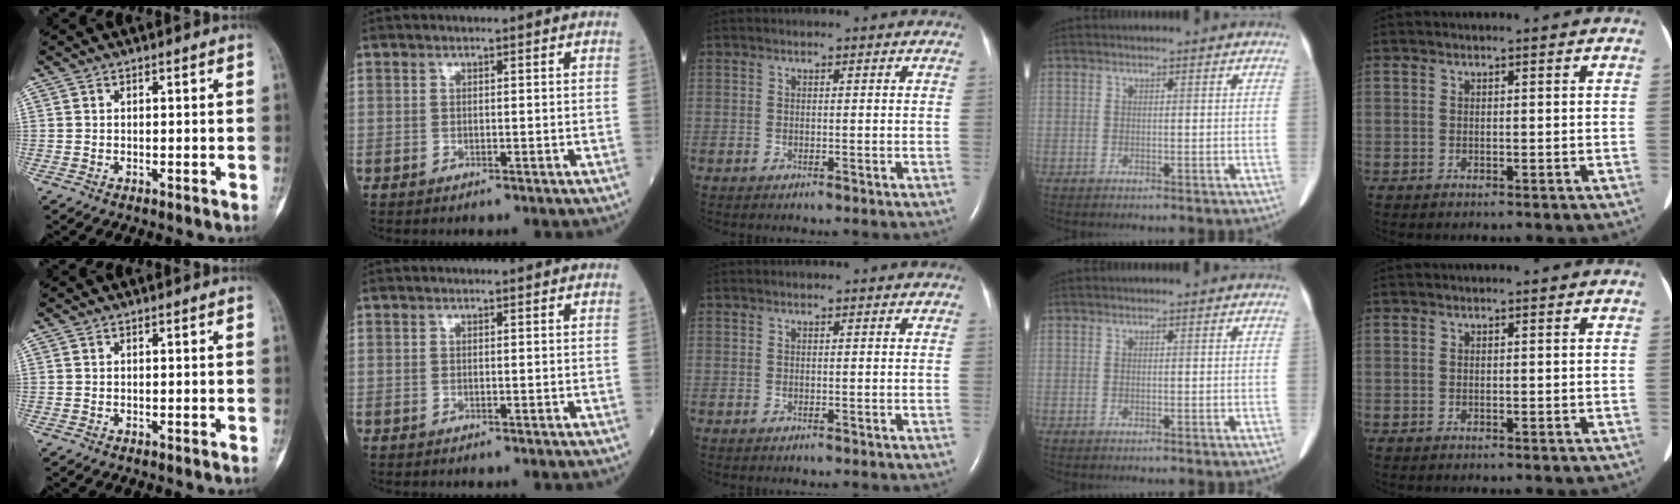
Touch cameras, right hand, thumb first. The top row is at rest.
{}